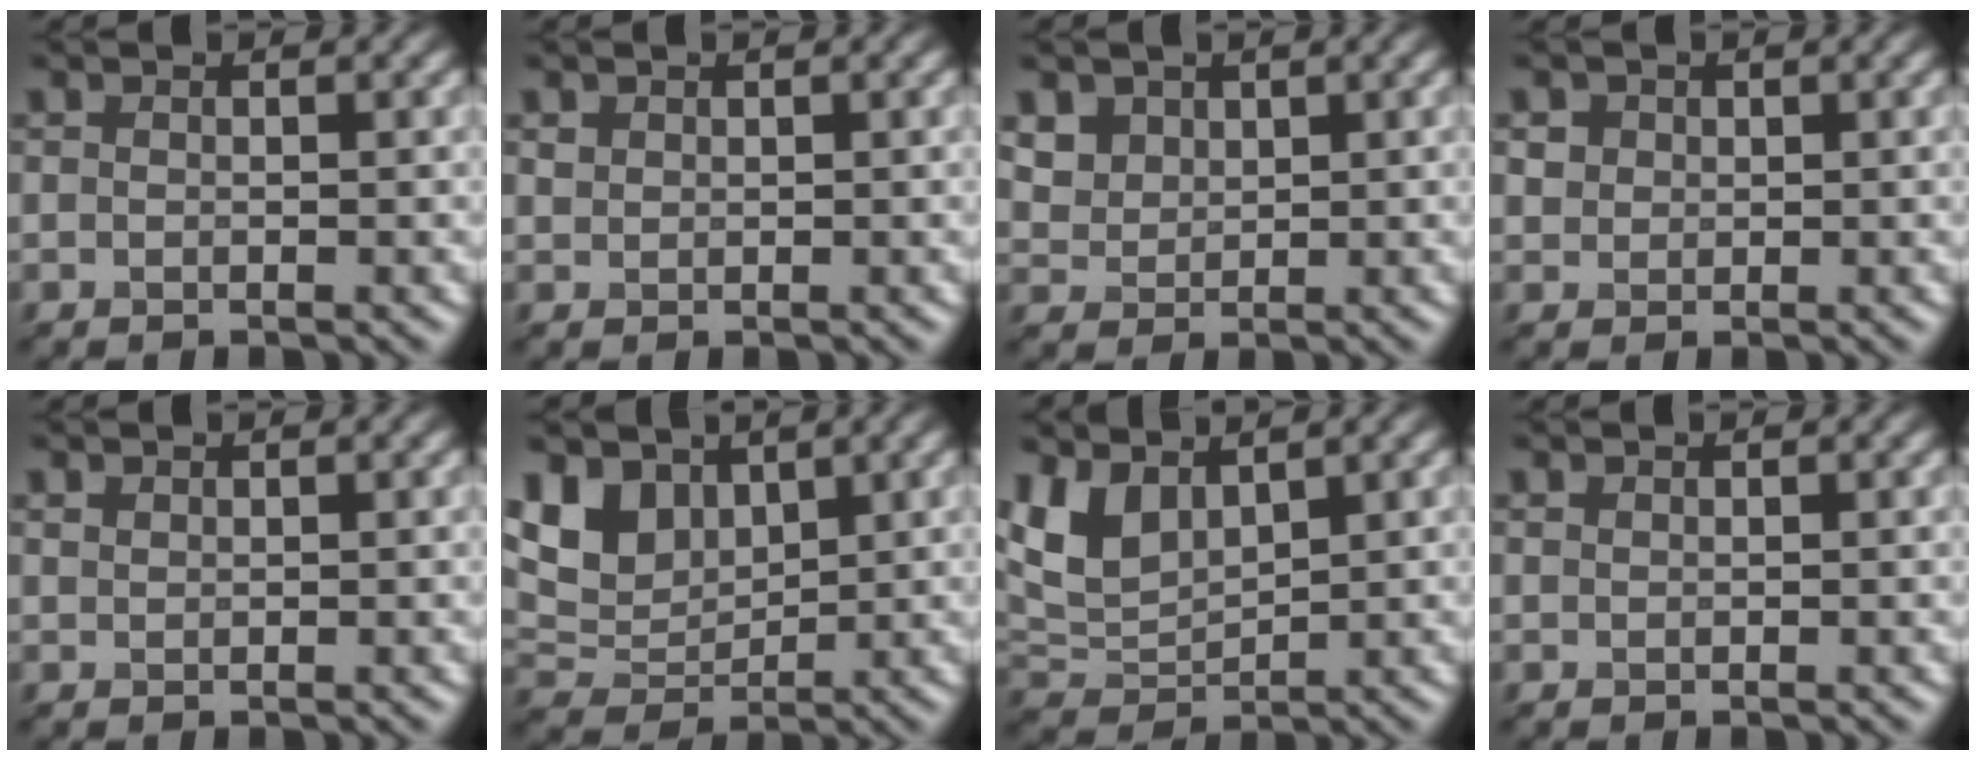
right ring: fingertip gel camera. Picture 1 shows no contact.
{"total": 1.2, "force": [0.0, -0.6, -1.0], "torque": [0.000, 0.002, 0.026]}
{"total": 2.0, "force": [1.6, 1.3, -0.1], "torque": [-0.037, 0.002, 0.061]}
{"total": 0.9, "force": [0.3, 0.2, -0.8], "torque": [-0.004, 0.004, 0.022]}
{"total": 1.1, "force": [0.2, -0.6, -0.9], "torque": [-0.001, -0.002, 0.027]}
{"total": 4.0, "force": [2.6, 2.6, 1.5], "torque": [-0.062, 0.002, 0.071]}
{"total": 3.1, "force": [2.2, 1.5, 1.7], "torque": [-0.065, 0.000, 0.071]}
{"total": 1.1, "force": [-0.1, -0.7, -0.8], "torque": [-0.001, -0.004, 0.019]}